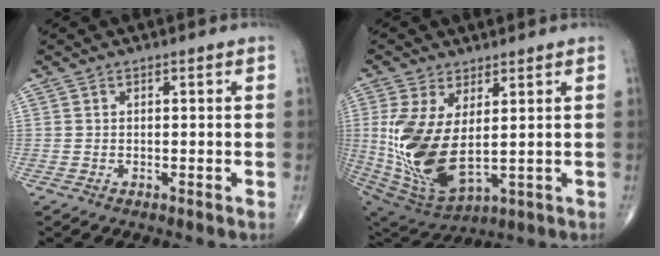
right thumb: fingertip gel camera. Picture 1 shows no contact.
{"total": 15.9, "force": [1.2, 7.7, 13.8], "torque": [-0.298, -0.025, 0.049]}